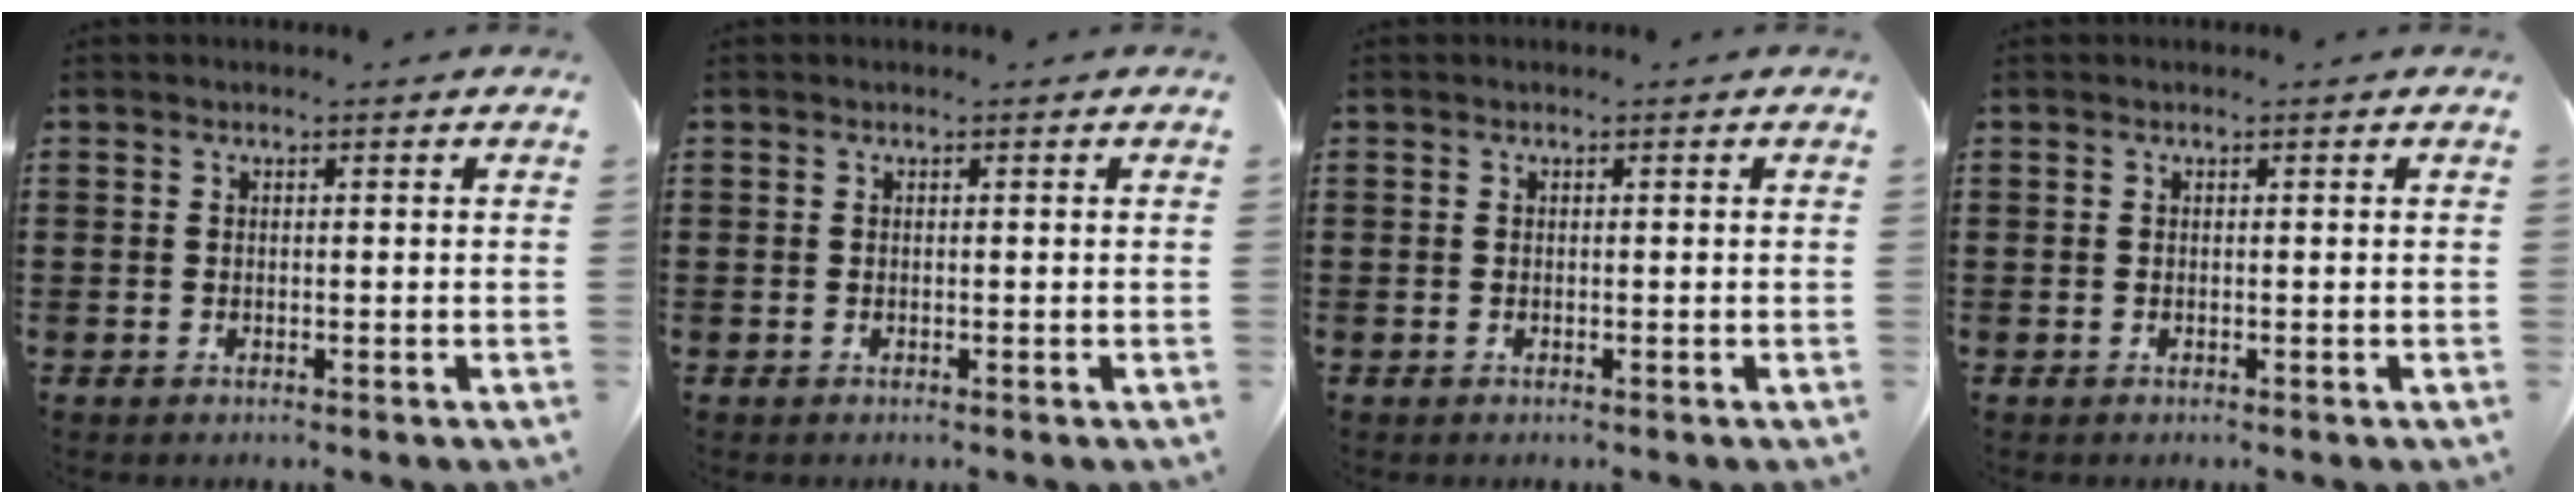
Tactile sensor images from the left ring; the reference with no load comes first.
{"total": 0.0}
{"total": 0.0}
{"total": 0.0}